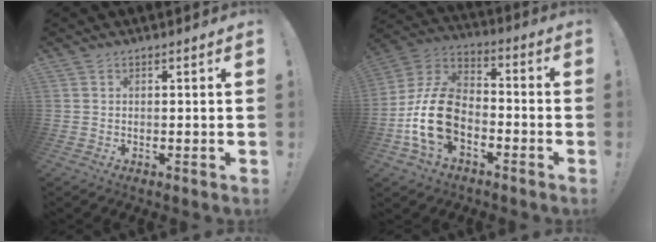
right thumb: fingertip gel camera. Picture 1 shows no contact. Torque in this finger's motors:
{"motor_torque": [0.55, 0.48, 1.92, -0.85, 0.14]}